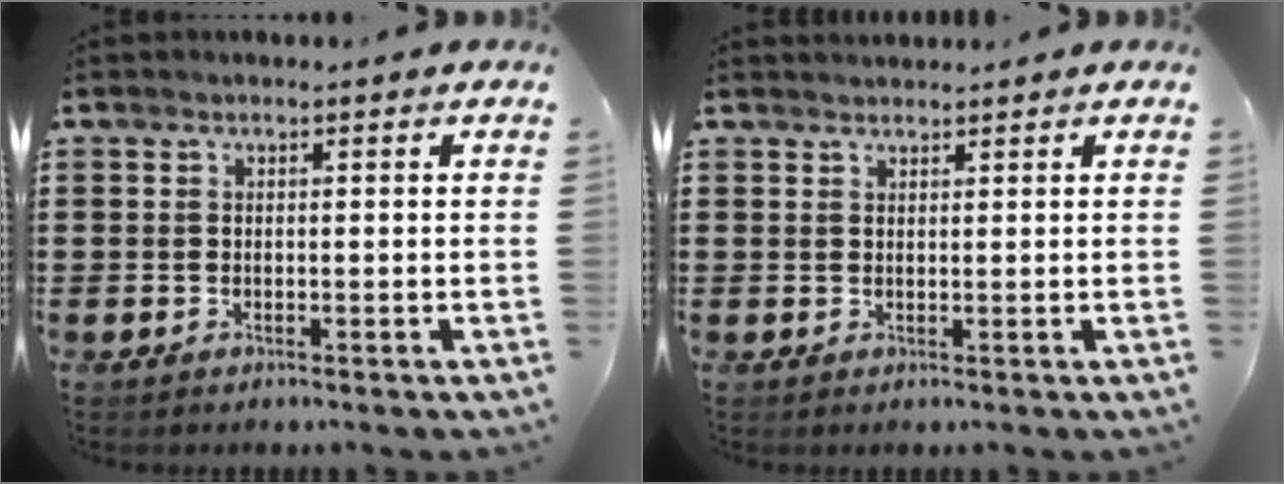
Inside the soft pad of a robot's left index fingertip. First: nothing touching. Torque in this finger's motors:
{"motor_torque": [-1.41, 0.73, 0.10, 0.02]}